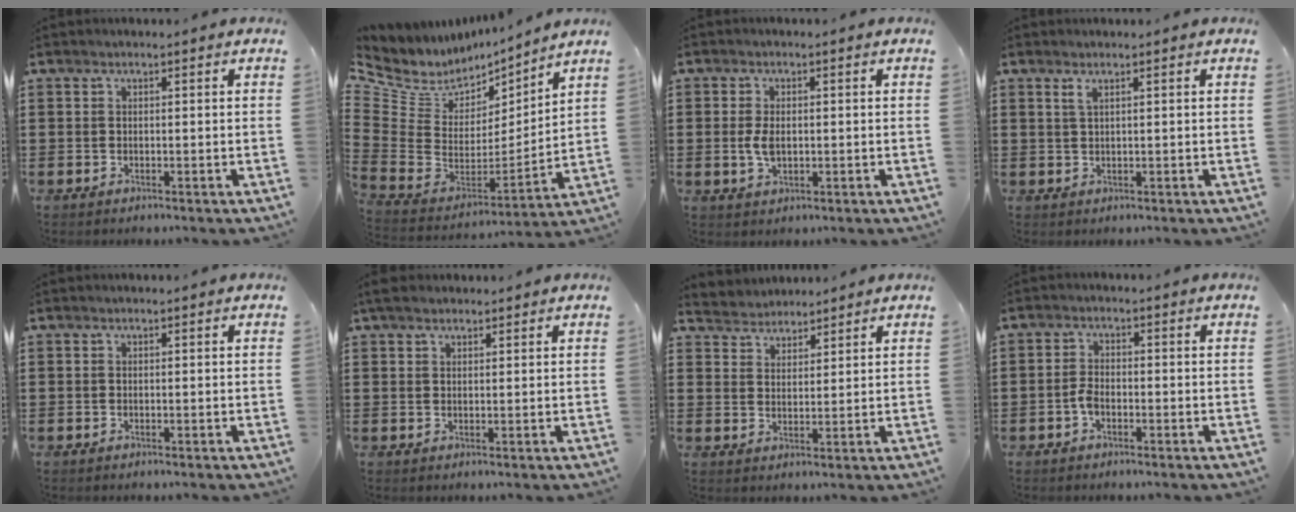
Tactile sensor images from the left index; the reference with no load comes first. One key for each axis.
{"total": 5.8, "fx": 3.9, "fy": 4.1, "fz": 1.4, "tx": -0.069, "ty": -0.039, "tz": 0.069}
{"total": 3.5, "fx": -0.1, "fy": 1.9, "fz": 3.0, "tx": -0.073, "ty": -0.001, "tz": -0.007}
{"total": 1.3, "fx": 0.6, "fy": 0.1, "fz": 1.1, "tx": -0.023, "ty": 0.001, "tz": 0.011}
{"total": 0.0}
{"total": 2.2, "fx": 1.7, "fy": 1.0, "fz": 0.9, "tx": -0.023, "ty": 0.007, "tz": 0.033}
{"total": 3.2, "fx": 2.9, "fy": 1.1, "fz": -0.8, "tx": -0.001, "ty": -0.007, "tz": 0.053}
{"total": 2.7, "fx": -1.1, "fy": 1.3, "fz": 2.1, "tx": -0.062, "ty": -0.003, "tz": -0.028}